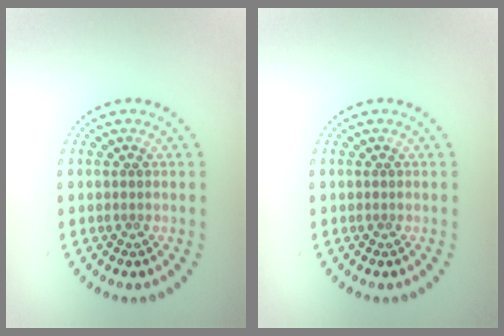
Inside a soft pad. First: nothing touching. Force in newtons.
{"total": 0.0}